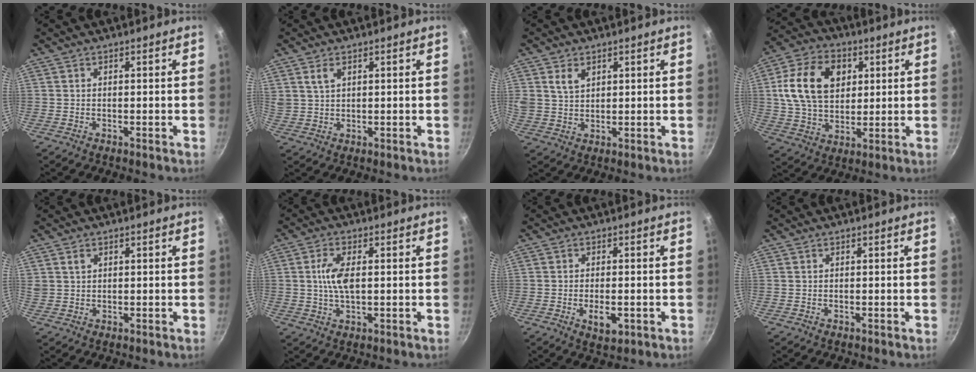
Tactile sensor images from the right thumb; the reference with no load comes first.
{"total": 3.3, "force": [1.7, 1.8, 2.1], "torque": [-0.035, -0.004, 0.037]}
{"total": 4.5, "force": [2.1, 3.0, 2.6], "torque": [-0.039, -0.007, 0.044]}
{"total": 16.6, "force": [4.0, 11.8, 11.0], "torque": [-0.181, 0.002, 0.066]}
{"total": 1.9, "force": [0.9, 1.4, 0.9], "torque": [-0.012, 0.002, 0.020]}
{"total": 6.0, "force": [0.6, 2.7, 5.3], "torque": [-0.106, 0.003, 0.010]}
{"total": 3.7, "force": [-1.1, 1.8, 3.0], "torque": [-0.048, 0.002, -0.015]}
{"total": 0.0}